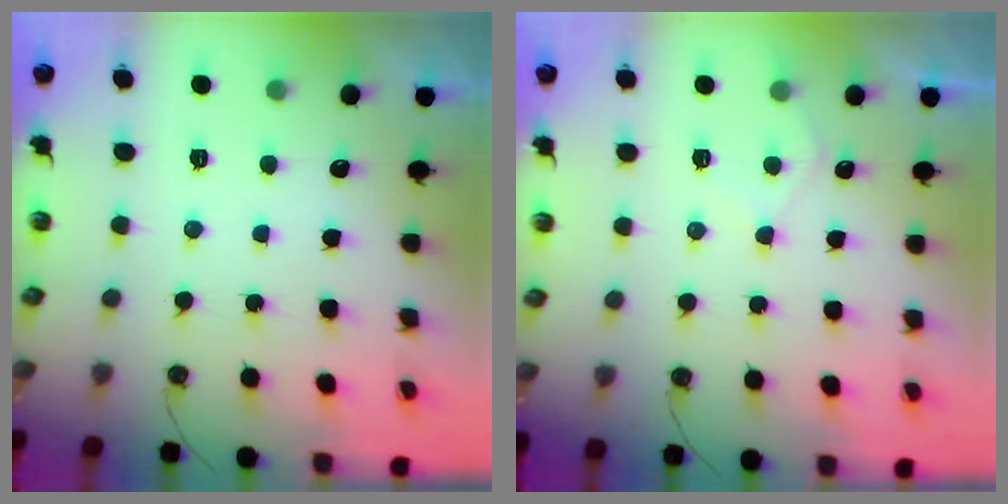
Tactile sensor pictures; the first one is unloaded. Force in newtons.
{"total": 6.5, "press": 6.5, "slide": 0.7}